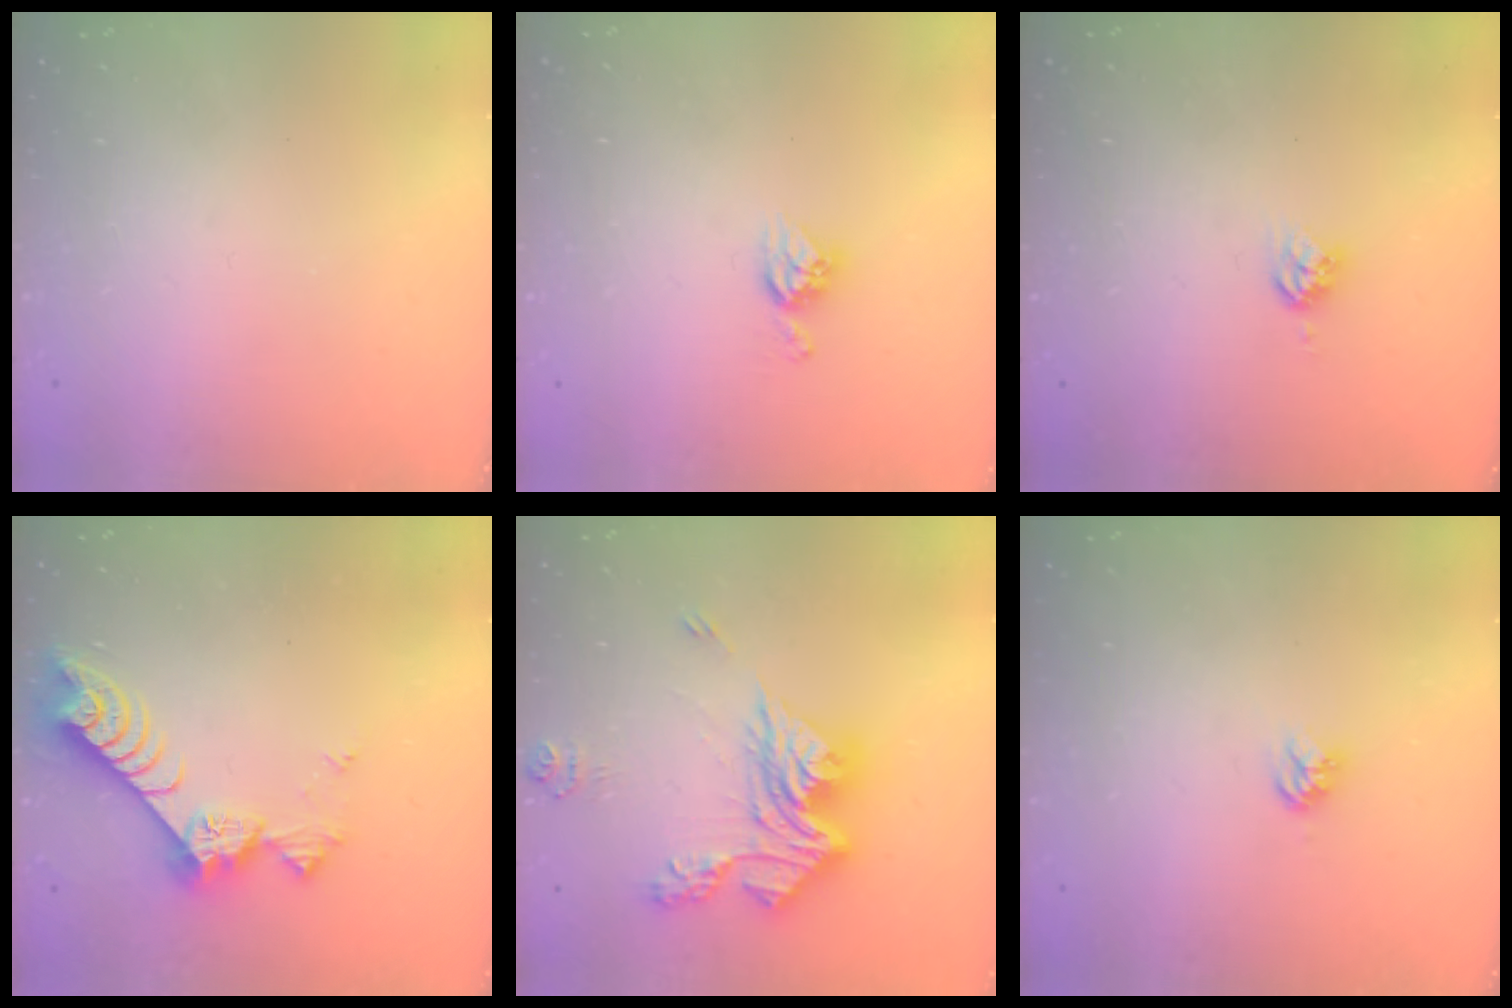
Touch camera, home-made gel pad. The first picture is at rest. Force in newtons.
{"total": 6.5, "press": 6.5, "slide": 0.4}
{"total": 4.4, "press": 4.3, "slide": 0.6}
{"total": 8.7, "press": 8.7, "slide": 0.4}
{"total": 17.0, "press": 16.9, "slide": 1.7}
{"total": 3.9, "press": 3.8, "slide": 0.5}